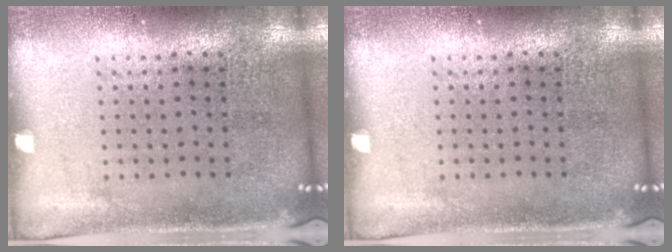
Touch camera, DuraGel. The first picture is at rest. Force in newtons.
{"total": 0.0}